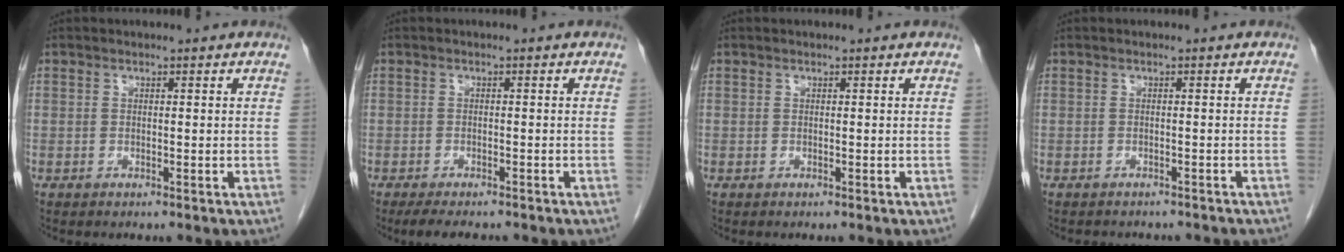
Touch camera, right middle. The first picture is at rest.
{"total": 5.5, "force": [-4.6, 1.4, 2.7], "torque": [-0.040, -0.011, -0.066]}
{"total": 0.0}
{"total": 6.5, "force": [-5.7, 2.0, 2.2], "torque": [-0.030, -0.001, -0.061]}